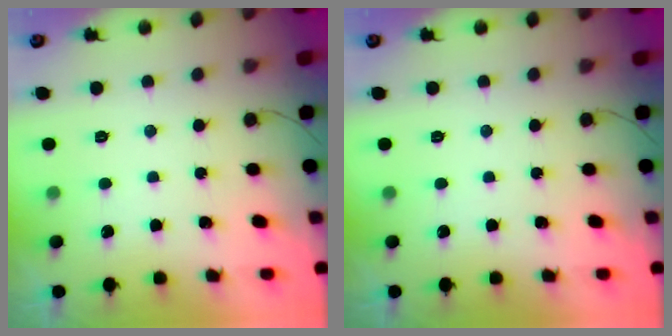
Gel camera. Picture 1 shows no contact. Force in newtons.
{"total": 0.0}